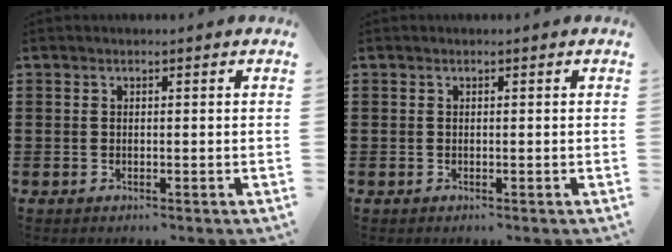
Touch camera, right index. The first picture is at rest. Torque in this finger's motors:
{"motor_torque": [0.00, 0.00, 0.00, 0.00]}